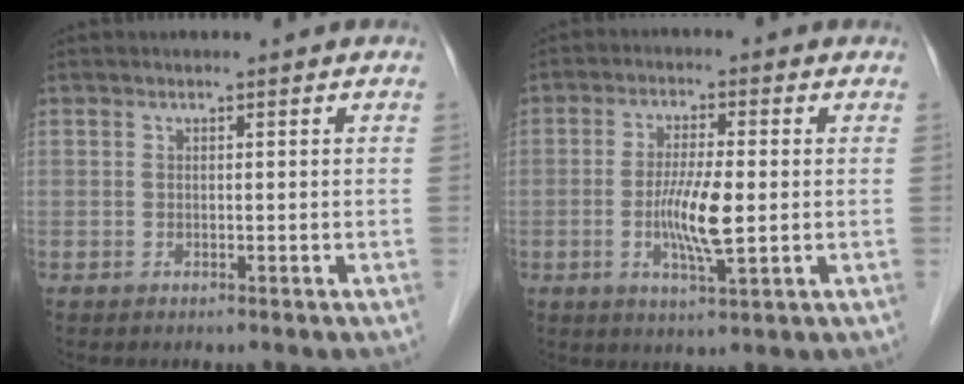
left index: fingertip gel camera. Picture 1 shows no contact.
{"total": 6.9, "force": [-0.9, 1.0, 6.8], "torque": [-0.130, -0.012, -0.017]}